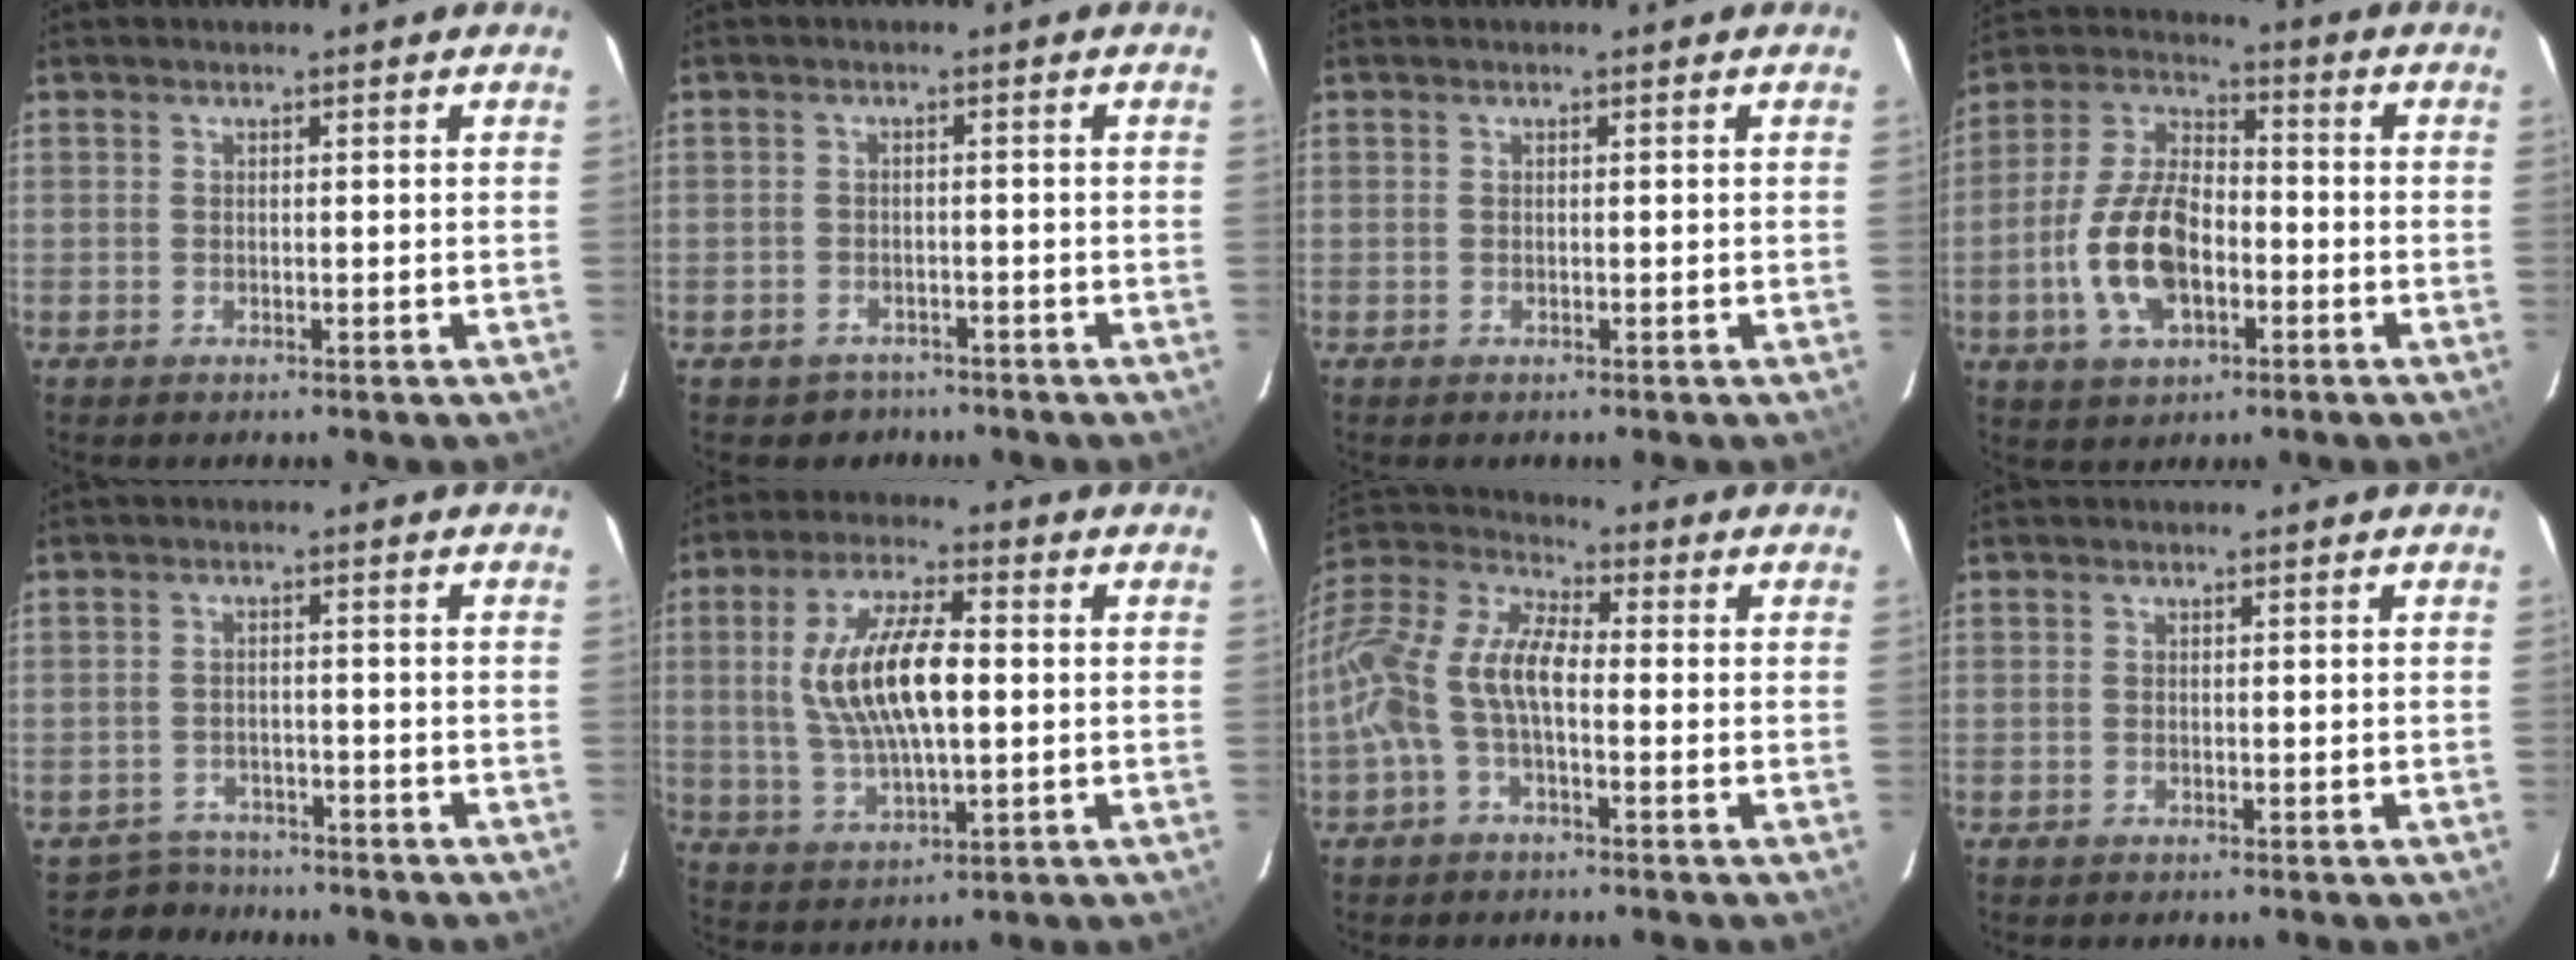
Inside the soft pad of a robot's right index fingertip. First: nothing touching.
{"total": 4.1, "force": [-2.9, 2.8, 0.2], "torque": [-0.015, 0.011, -0.039]}
{"total": 0.0}
{"total": 14.1, "force": [-4.1, 7.5, 11.3], "torque": [-0.235, 0.013, -0.073]}
{"total": 4.6, "force": [-3.9, 2.2, -0.5], "torque": [-0.006, 0.009, -0.065]}
{"total": 13.7, "force": [1.2, 5.1, 12.7], "torque": [-0.247, 0.006, 0.029]}
{"total": 13.2, "force": [-2.7, 5.9, 11.4], "torque": [-0.237, 0.014, -0.061]}
{"total": 0.0}